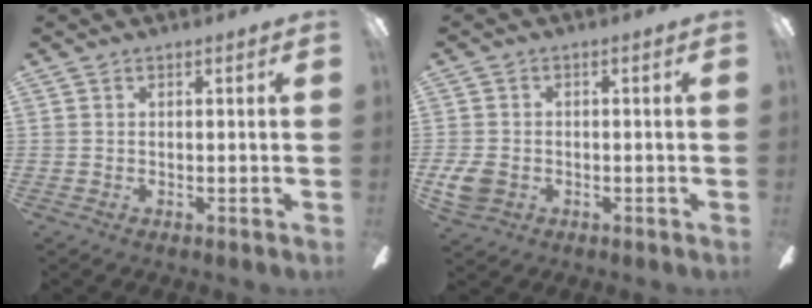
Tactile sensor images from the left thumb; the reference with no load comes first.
{"total": 5.6, "force": [-1.2, 4.6, 3.0], "torque": [-0.060, 0.008, -0.022]}